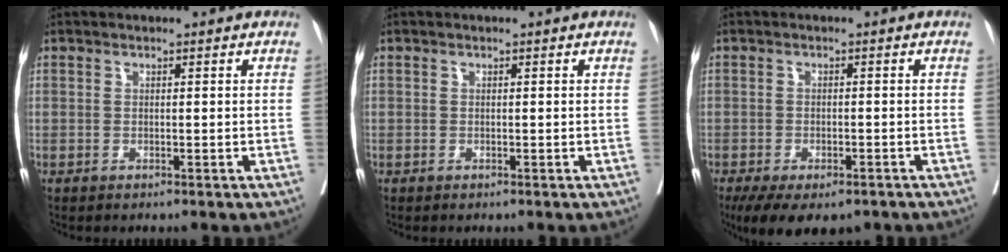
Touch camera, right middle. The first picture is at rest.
{"total": 0.7, "force": [-0.1, 0.7, -0.1], "torque": [0.011, 0.009, -0.006]}
{"total": 9.7, "force": [-6.6, 4.3, 5.6], "torque": [-0.085, -0.008, -0.097]}